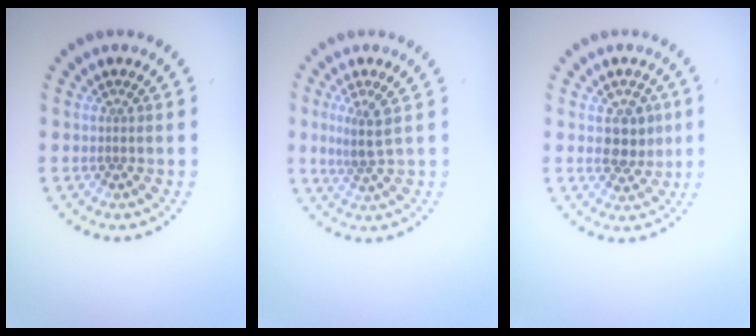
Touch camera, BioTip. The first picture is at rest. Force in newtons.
{"total": 2.7, "press": 2.1, "slide": 1.7}
{"total": 3.4, "press": 3.2, "slide": 0.9}